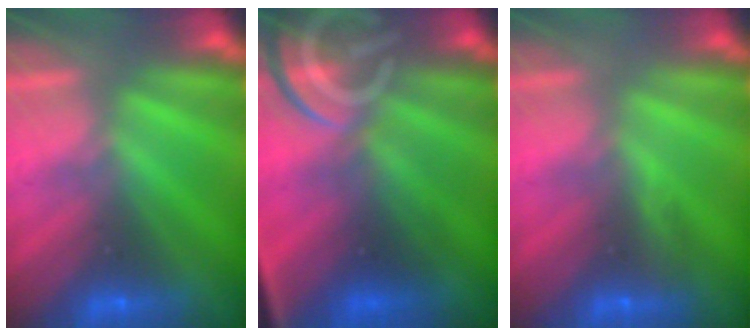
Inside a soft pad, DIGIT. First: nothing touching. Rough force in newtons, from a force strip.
{"total": 9.3}
{"total": 3.0}